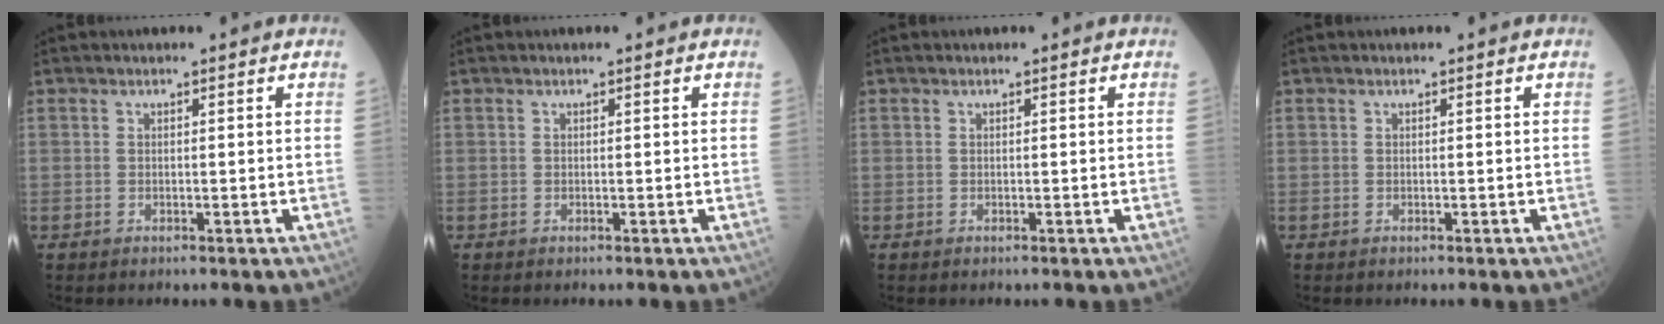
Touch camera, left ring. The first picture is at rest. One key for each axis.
{"total": 0.0}
{"total": 0.0}
{"total": 0.0}